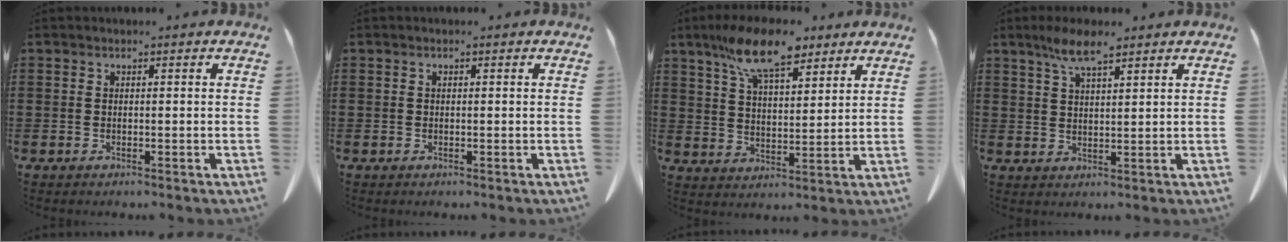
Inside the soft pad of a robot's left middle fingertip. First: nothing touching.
{"total": 0.0}
{"total": 11.5, "force": [8.5, 3.4, 6.9], "torque": [-0.148, -0.015, 0.154]}
{"total": 5.7, "force": [3.8, 1.3, 4.1], "torque": [-0.088, 0.003, 0.067]}